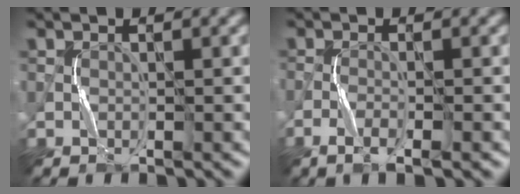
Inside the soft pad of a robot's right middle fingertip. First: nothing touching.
{"total": 2.4, "force": [-1.6, 0.1, 1.8], "torque": [-0.045, -0.002, -0.032]}